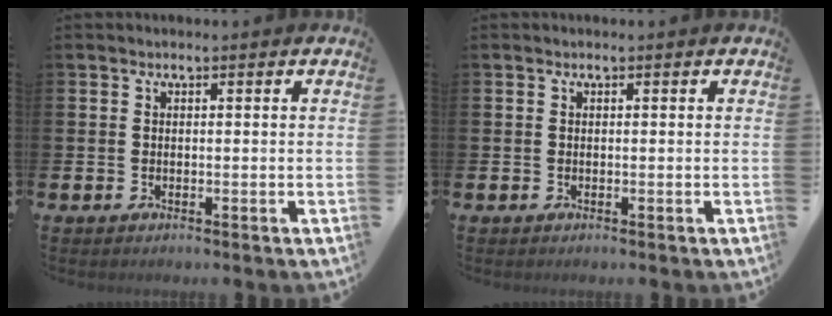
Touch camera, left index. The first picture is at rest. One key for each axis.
{"total": 0.0}